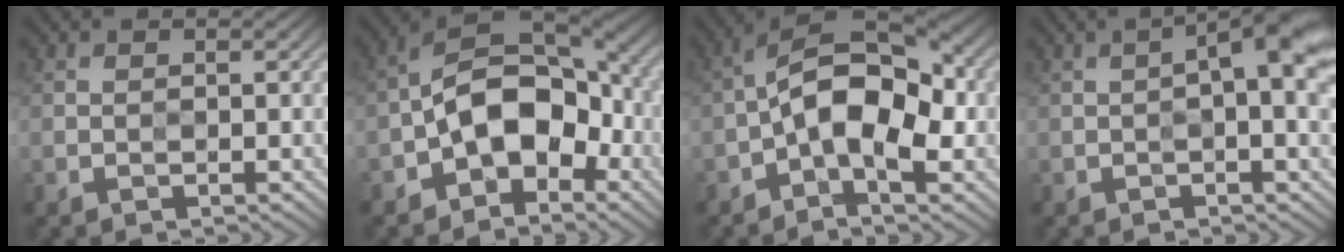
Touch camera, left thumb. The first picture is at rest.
{"total": 12.7, "force": [-3.1, 7.9, 9.4], "torque": [-0.155, 0.001, -0.071]}
{"total": 10.7, "force": [-1.5, 5.5, 9.1], "torque": [-0.149, 0.020, -0.039]}
{"total": 4.7, "force": [0.5, 0.8, 4.6], "torque": [-0.070, 0.014, 0.004]}